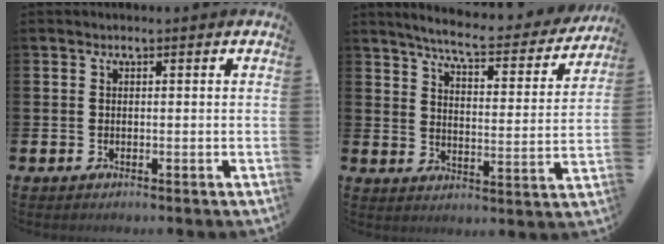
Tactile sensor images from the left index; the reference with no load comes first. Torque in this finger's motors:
{"motor_torque": [0.91, -1.23, 0.44, 0.16]}